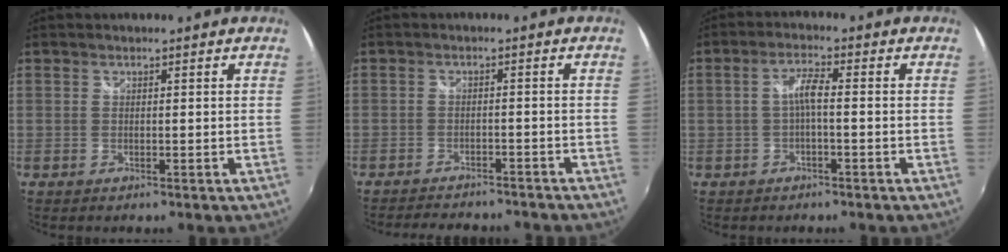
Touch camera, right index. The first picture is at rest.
{"total": 10.6, "force": [-9.4, 2.6, 4.1], "torque": [-0.092, -0.016, -0.133]}
{"total": 3.2, "force": [-0.8, 0.4, 3.1], "torque": [-0.063, 0.008, -0.016]}